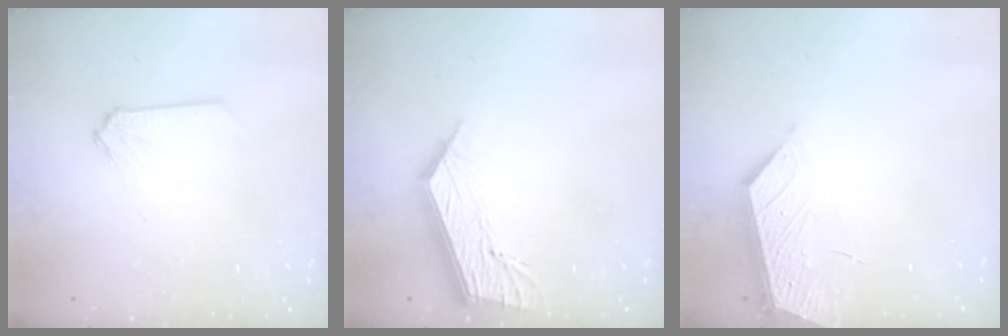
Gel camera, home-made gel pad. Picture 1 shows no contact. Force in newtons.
{"total": 12.6, "press": 12.6, "slide": 0.5}
{"total": 4.0, "press": 4.0, "slide": 0.5}